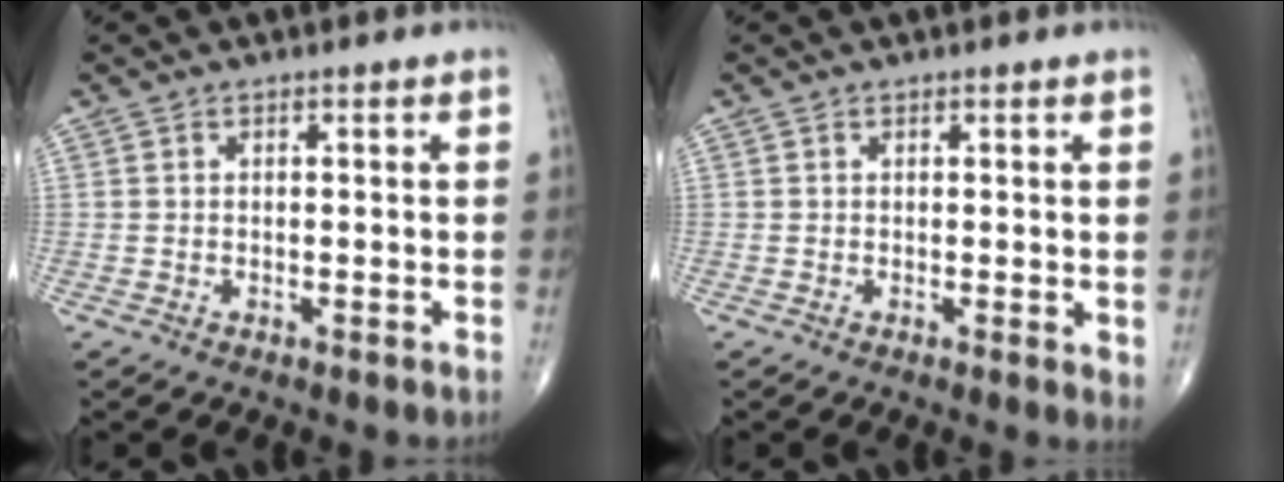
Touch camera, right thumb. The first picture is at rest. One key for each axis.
{"total": 1.8, "fx": 0.5, "fy": 0.6, "fz": 1.6, "tx": -0.023, "ty": -0.008, "tz": 0.007}